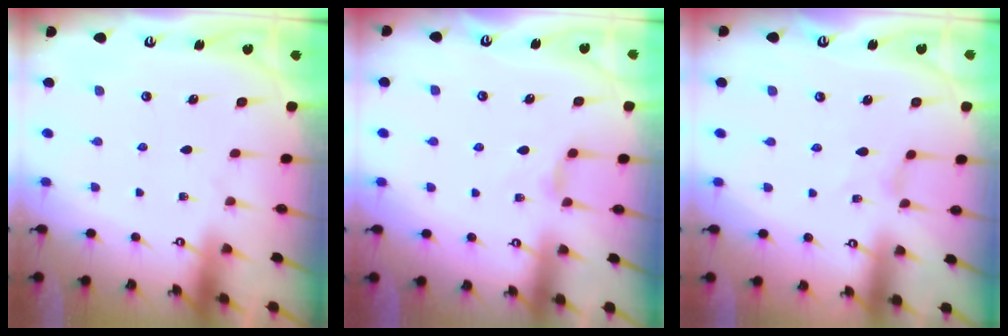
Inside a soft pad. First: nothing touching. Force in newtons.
{"total": 3.7, "press": 3.7, "slide": 0.7}
{"total": 0.0}